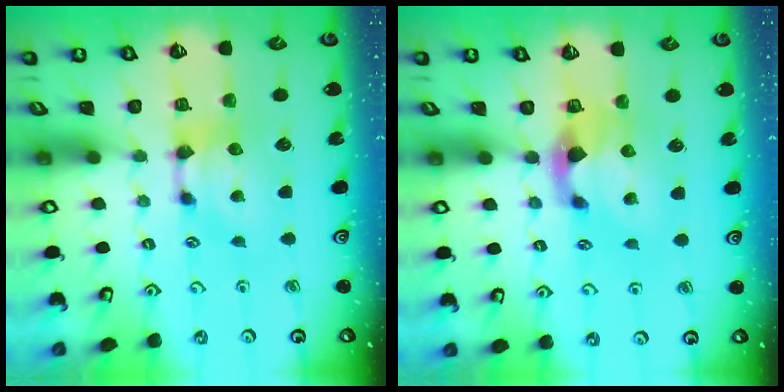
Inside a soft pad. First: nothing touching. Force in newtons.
{"total": 2.2, "press": 1.9, "slide": 1.2}